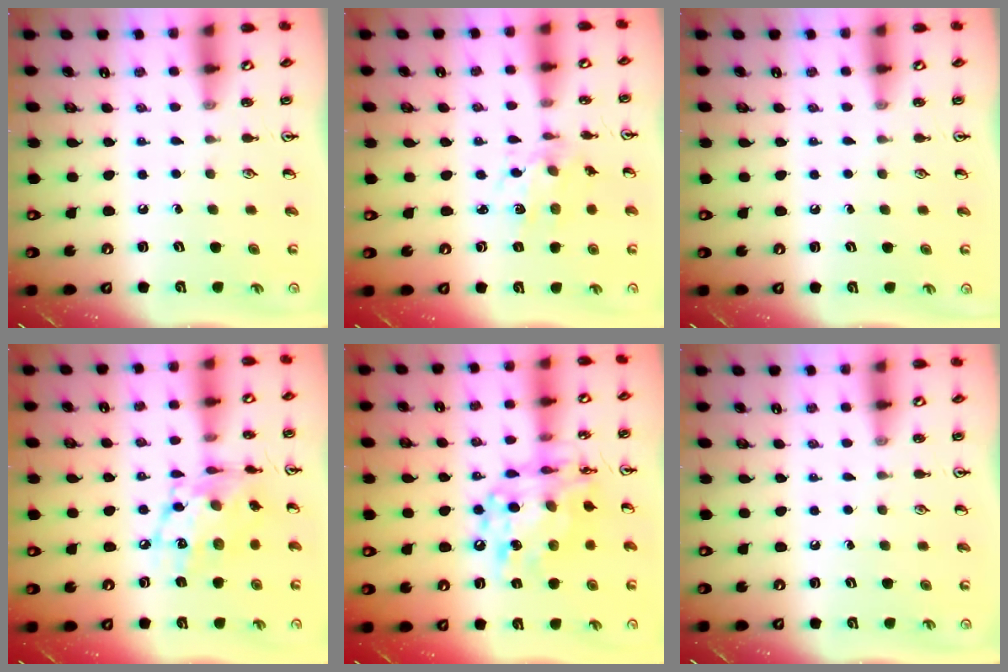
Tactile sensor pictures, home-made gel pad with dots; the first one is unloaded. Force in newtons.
{"total": 5.2, "press": 5.2, "slide": 0.2}
{"total": 0.0}
{"total": 14.7, "press": 14.7, "slide": 0.9}
{"total": 15.3, "press": 15.2, "slide": 1.5}
{"total": 0.0}